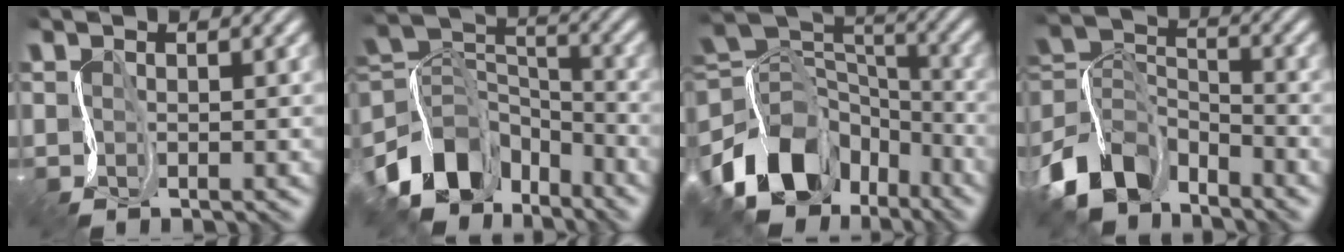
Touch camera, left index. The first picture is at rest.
{"total": 10.2, "force": [-5.9, 6.4, 5.3], "torque": [-0.090, 0.004, -0.128]}
{"total": 12.3, "force": [-6.1, 8.3, 6.8], "torque": [-0.131, 0.009, -0.119]}
{"total": 9.6, "force": [-6.5, 5.4, 4.6], "torque": [-0.091, 0.000, -0.146]}